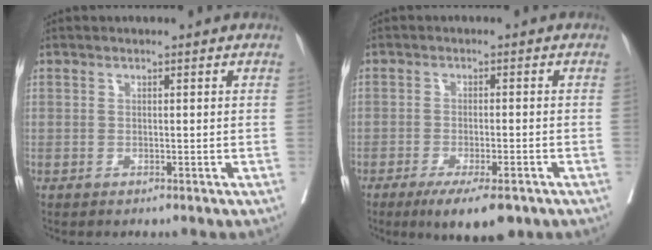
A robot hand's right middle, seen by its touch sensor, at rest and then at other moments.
{"total": 8.1, "force": [-5.5, 1.7, 5.7], "torque": [-0.081, -0.014, -0.083]}